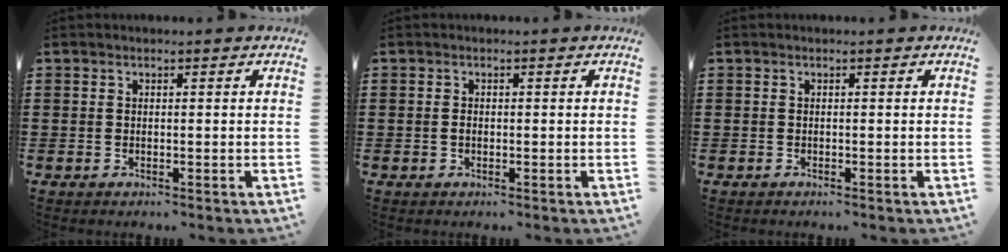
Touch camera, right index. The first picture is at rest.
{"total": 0.8, "force": [-0.2, 0.5, 0.6], "torque": [-0.014, 0.000, -0.004]}
{"total": 0.0}